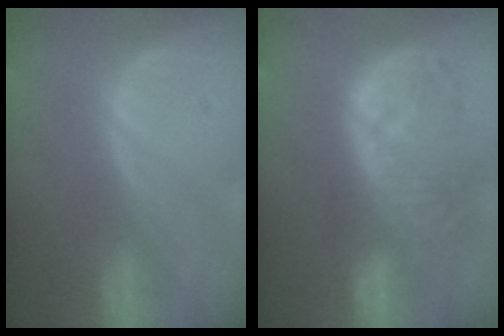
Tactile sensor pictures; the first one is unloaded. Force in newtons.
{"total": 10.9, "press": 9.6, "slide": 5.1}